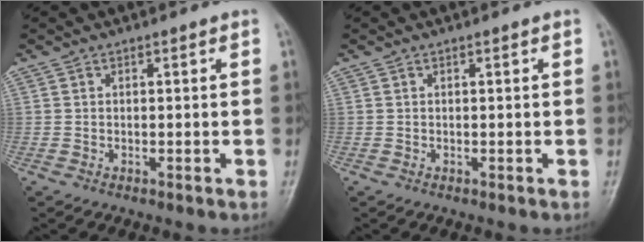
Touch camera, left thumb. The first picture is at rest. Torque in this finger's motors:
{"motor_torque": [0.00, 0.00, 0.00, 0.00, 0.00]}